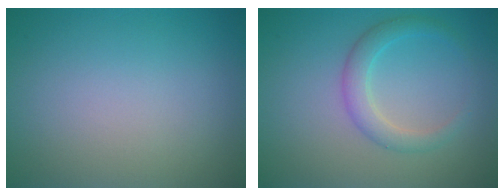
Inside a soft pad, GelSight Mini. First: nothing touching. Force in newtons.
{"total": 2.5, "press": 2.5, "slide": 0.1}